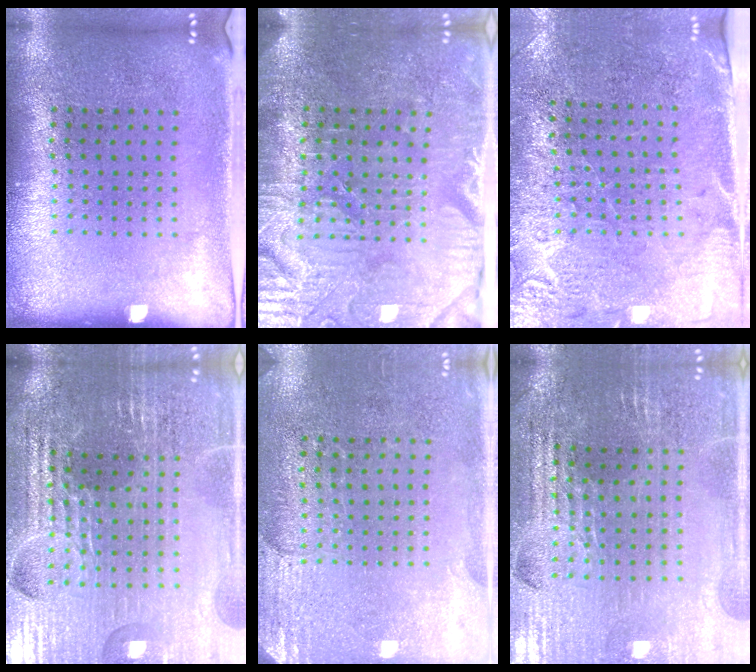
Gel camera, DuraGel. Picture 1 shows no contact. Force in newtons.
{"total": 4.0, "press": 3.9, "slide": 1.0}
{"total": 2.8, "press": 2.5, "slide": 1.1}
{"total": 4.7, "press": 4.5, "slide": 1.5}
{"total": 2.8, "press": 2.5, "slide": 1.3}
{"total": 2.9, "press": 2.9, "slide": 0.5}